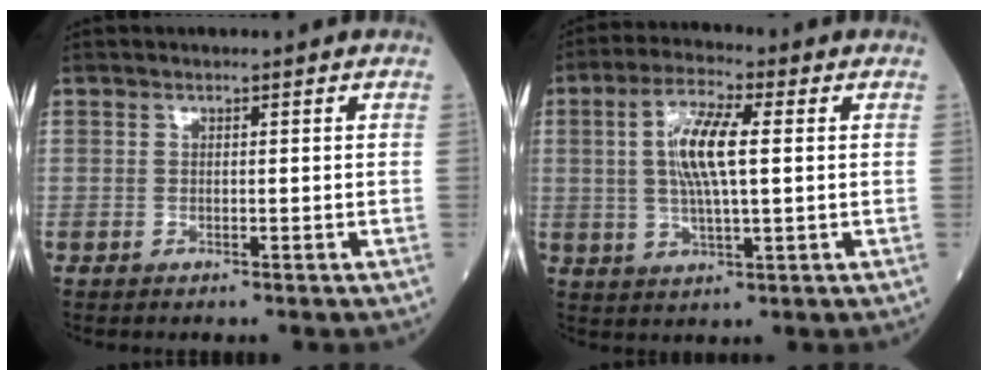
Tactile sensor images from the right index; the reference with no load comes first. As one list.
[{"total": 8.9, "force": [1.4, 1.8, 8.6], "torque": [-0.173, 0.007, 0.025]}]